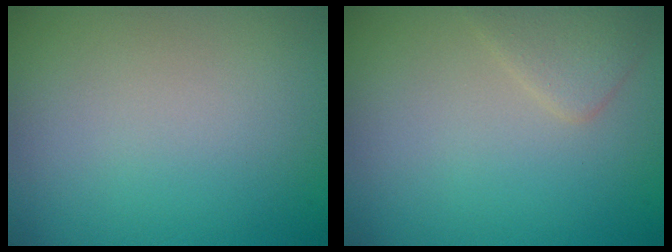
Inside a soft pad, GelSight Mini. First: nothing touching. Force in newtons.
{"total": 1.8, "press": 1.8, "slide": 0.0}